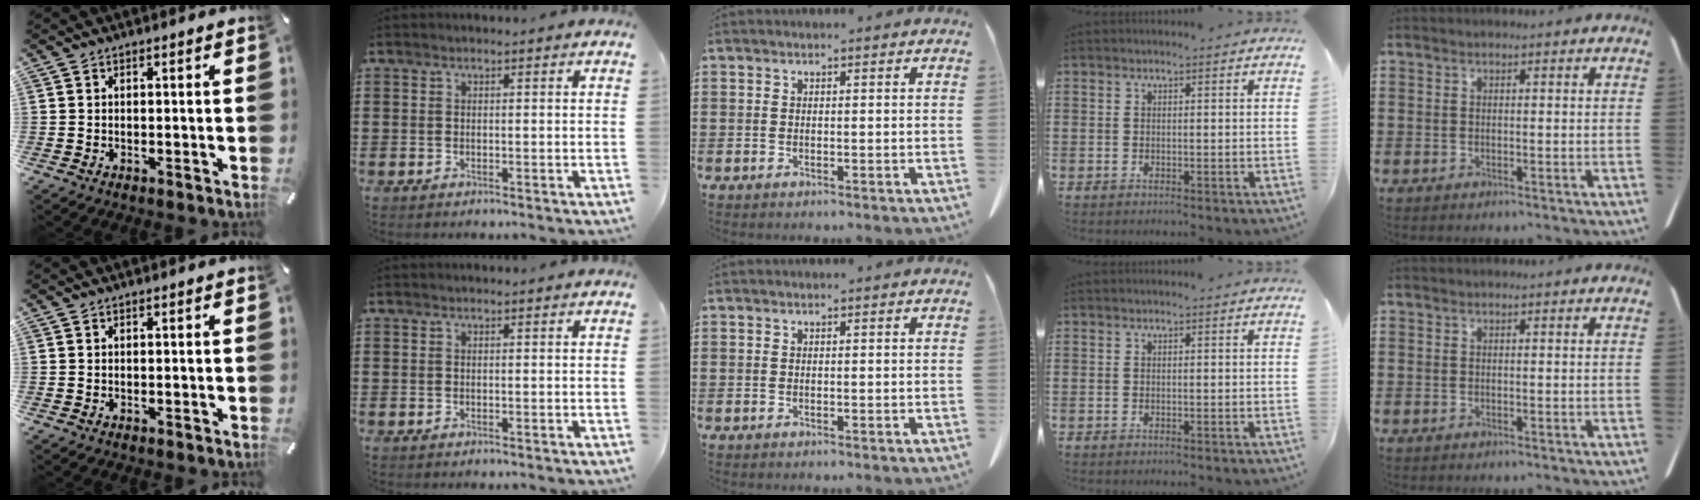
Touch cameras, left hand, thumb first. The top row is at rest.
{}